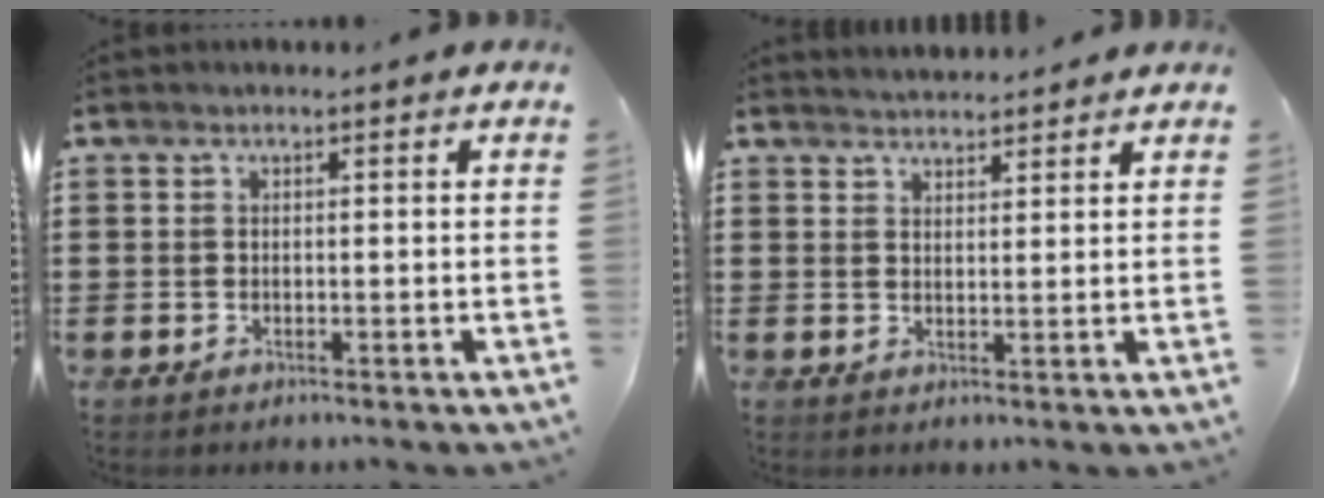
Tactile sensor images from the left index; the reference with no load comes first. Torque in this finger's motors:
{"motor_torque": [-1.06, 1.08, -0.04, -0.02]}